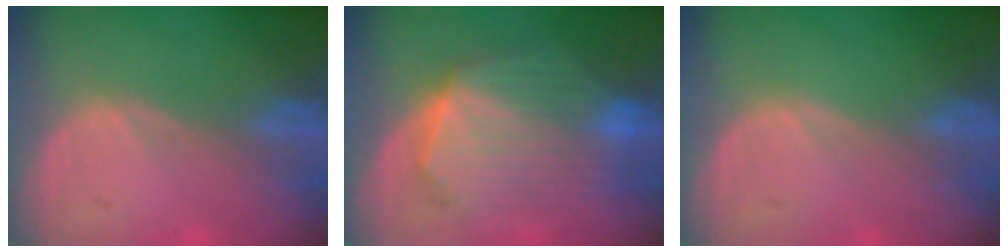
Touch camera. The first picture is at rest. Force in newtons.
{"total": 10.6, "press": 10.6, "slide": 0.8}
{"total": 0.0}